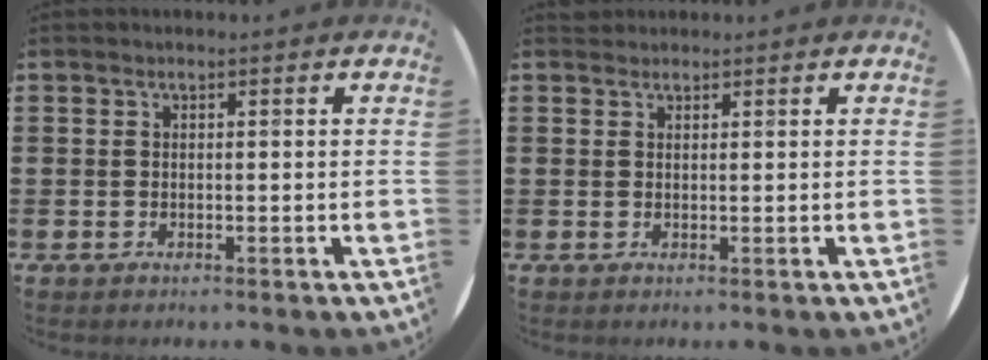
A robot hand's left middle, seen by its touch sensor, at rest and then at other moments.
{"total": 0.8, "force": [0.8, 0.2, -0.2], "torque": [0.002, 0.004, 0.016]}